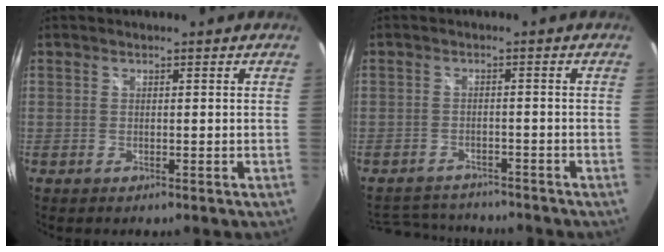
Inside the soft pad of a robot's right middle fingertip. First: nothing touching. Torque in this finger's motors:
{"motor_torque": [-0.52, -0.40, -0.08, -0.04]}